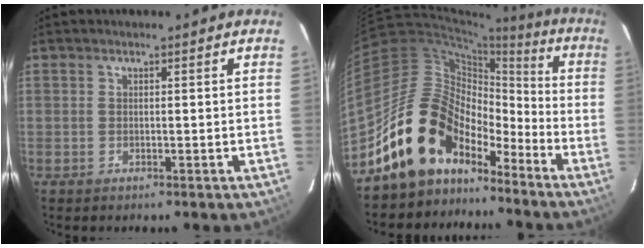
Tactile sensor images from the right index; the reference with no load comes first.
{"total": 16.3, "force": [-11.7, 9.5, 6.2], "torque": [-0.119, 0.038, -0.196]}